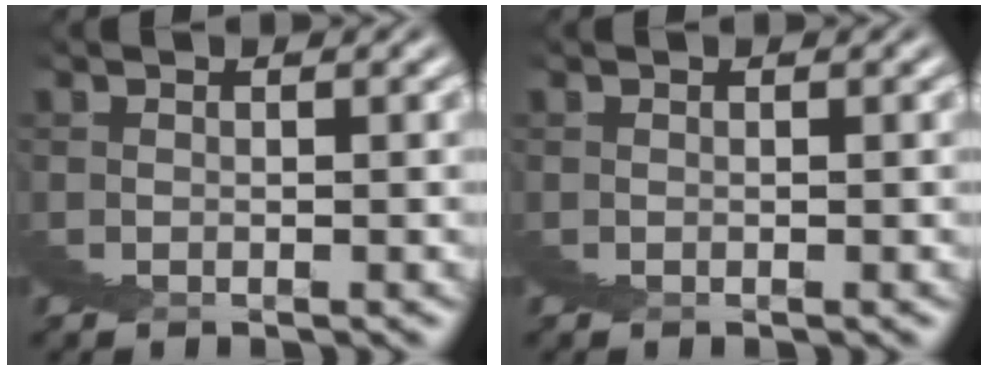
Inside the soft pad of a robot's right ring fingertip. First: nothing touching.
{"total": 0.0}